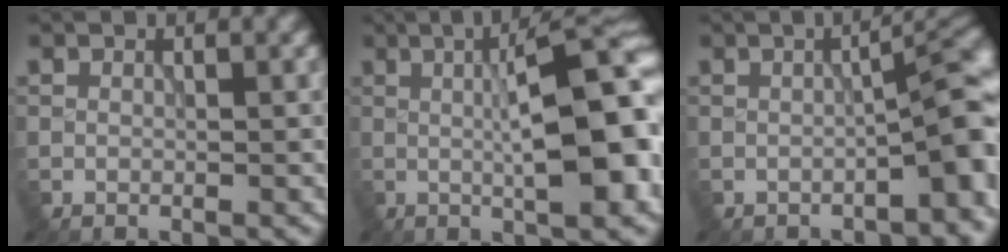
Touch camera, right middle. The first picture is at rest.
{"total": 10.6, "force": [0.3, 2.5, 10.3], "torque": [-0.128, 0.008, 0.002]}
{"total": 7.4, "force": [-1.2, 2.5, 6.9], "torque": [-0.074, -0.003, -0.014]}